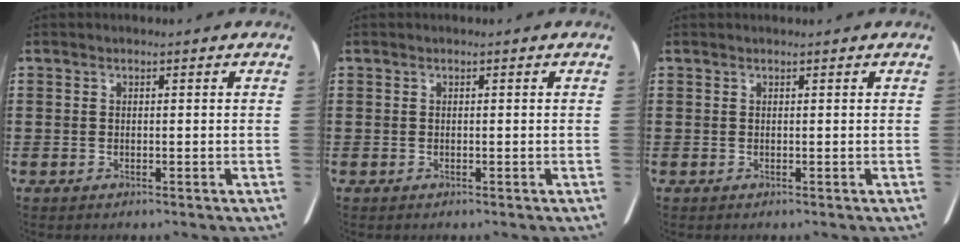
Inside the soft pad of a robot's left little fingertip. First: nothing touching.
{"total": 0.0}
{"total": 0.0}